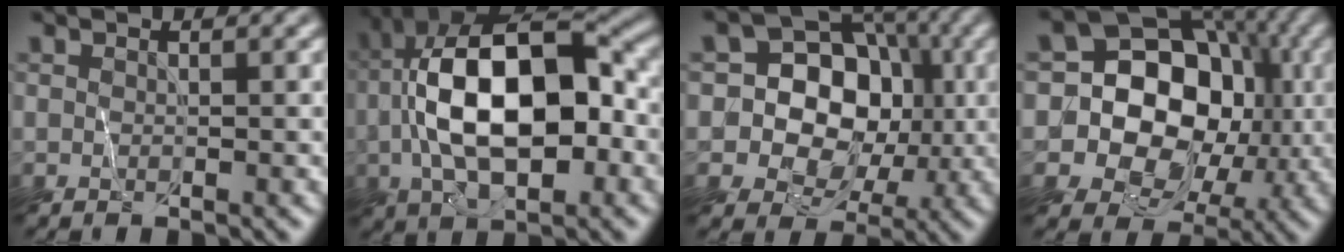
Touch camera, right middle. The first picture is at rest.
{"total": 12.8, "force": [-1.2, 6.4, 11.1], "torque": [-0.185, 0.025, -0.032]}
{"total": 11.0, "force": [-0.1, 9.4, 5.7], "torque": [-0.080, 0.023, -0.036]}
{"total": 13.8, "force": [-0.4, 11.8, 7.2], "torque": [-0.126, 0.017, -0.035]}